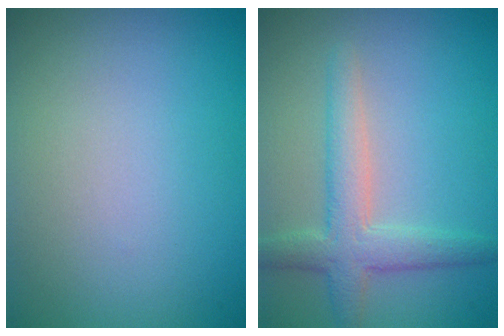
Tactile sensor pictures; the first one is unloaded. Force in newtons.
{"total": 3.7, "press": 3.7, "slide": 0.1}